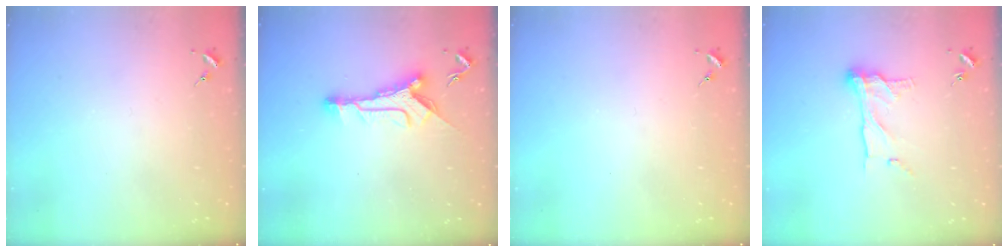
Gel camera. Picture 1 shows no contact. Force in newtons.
{"total": 10.7, "press": 10.7, "slide": 0.4}
{"total": 0.0}
{"total": 12.7, "press": 12.7, "slide": 1.0}